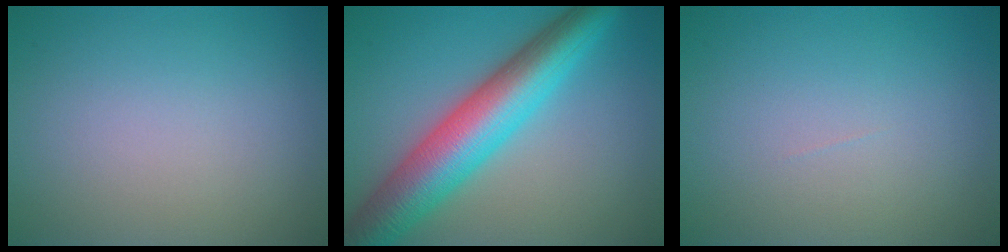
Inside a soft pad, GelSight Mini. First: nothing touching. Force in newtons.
{"total": 9.5, "press": 9.5, "slide": 0.4}
{"total": 0.0}